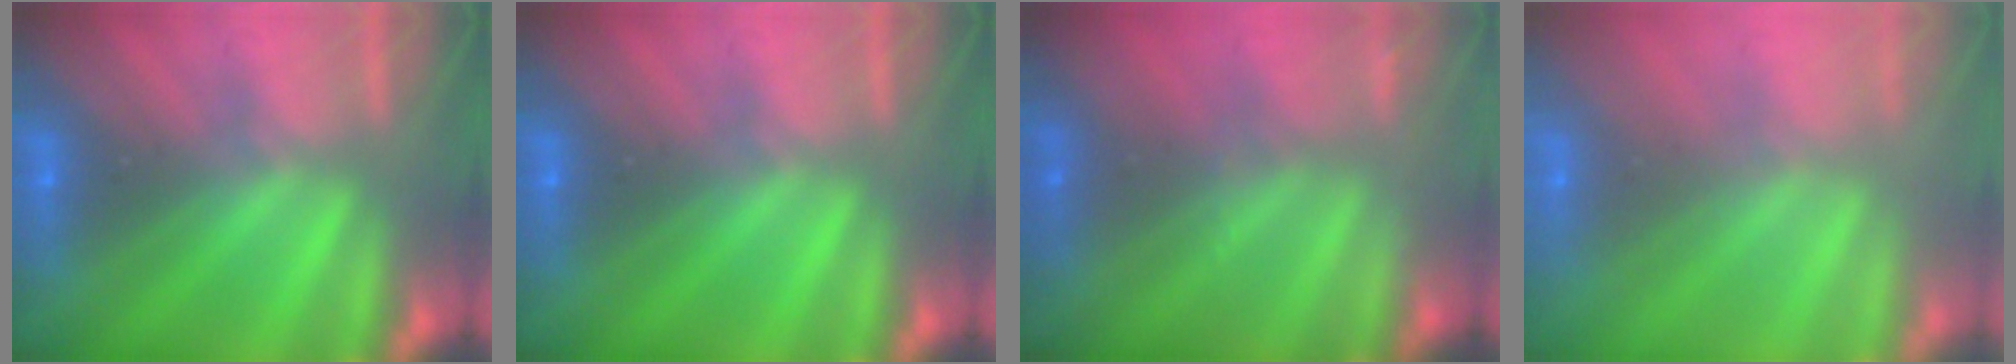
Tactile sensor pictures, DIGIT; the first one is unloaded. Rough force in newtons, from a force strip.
{"total": 0.0}
{"total": 2.3}
{"total": 7.8}